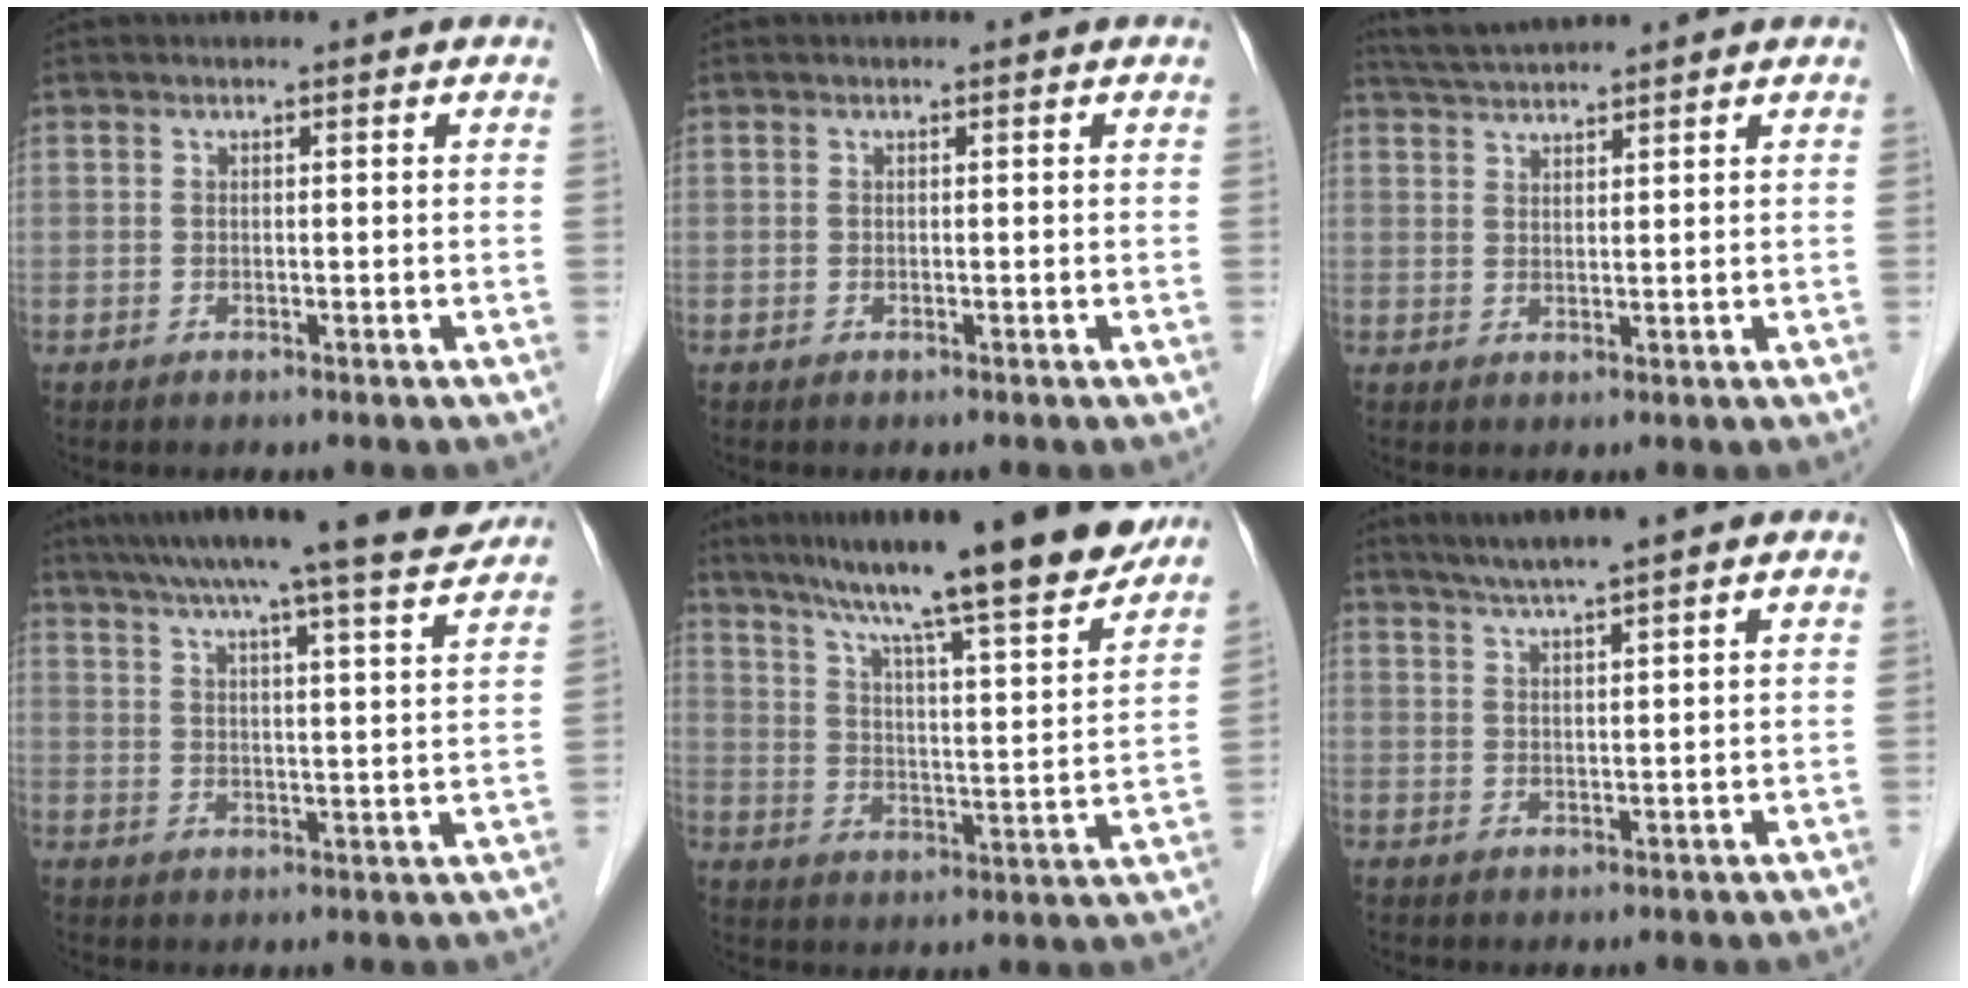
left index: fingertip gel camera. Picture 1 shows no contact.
{"total": 0.0}
{"total": 4.5, "force": [4.4, -0.6, 1.2], "torque": [-0.026, 0.025, 0.084]}
{"total": 16.7, "force": [14.5, -0.6, 8.2], "torque": [-0.130, 0.000, 0.198]}
{"total": 19.5, "force": [16.1, 0.5, 10.9], "torque": [-0.165, 0.002, 0.240]}
{"total": 5.2, "force": [4.2, -0.8, 2.8], "torque": [-0.053, 0.014, 0.079]}